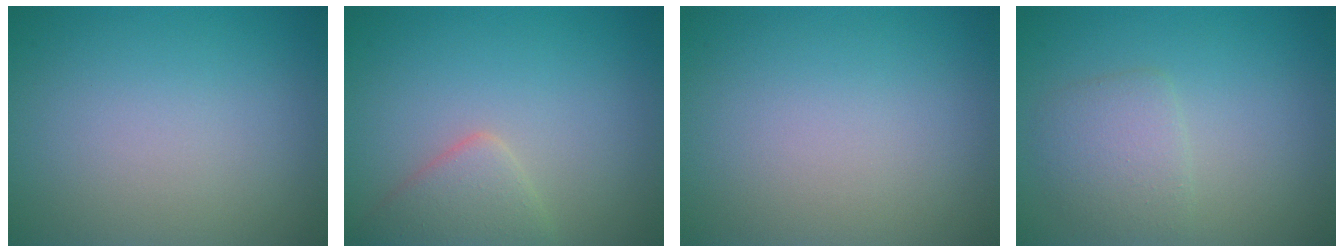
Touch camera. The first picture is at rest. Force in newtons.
{"total": 2.8, "press": 2.8, "slide": 0.2}
{"total": 0.0}
{"total": 2.6, "press": 2.6, "slide": 0.1}